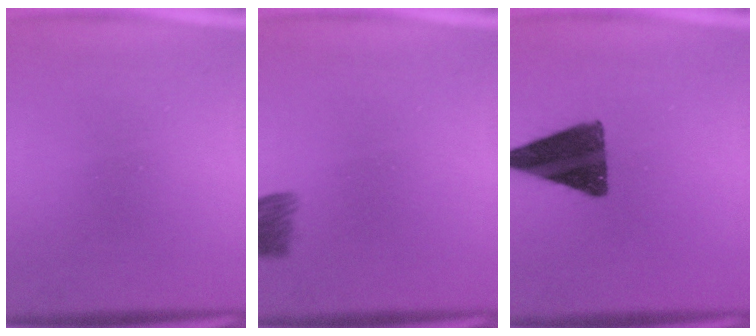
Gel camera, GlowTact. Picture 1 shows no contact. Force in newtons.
{"total": 3.9}
{"total": 14.2}